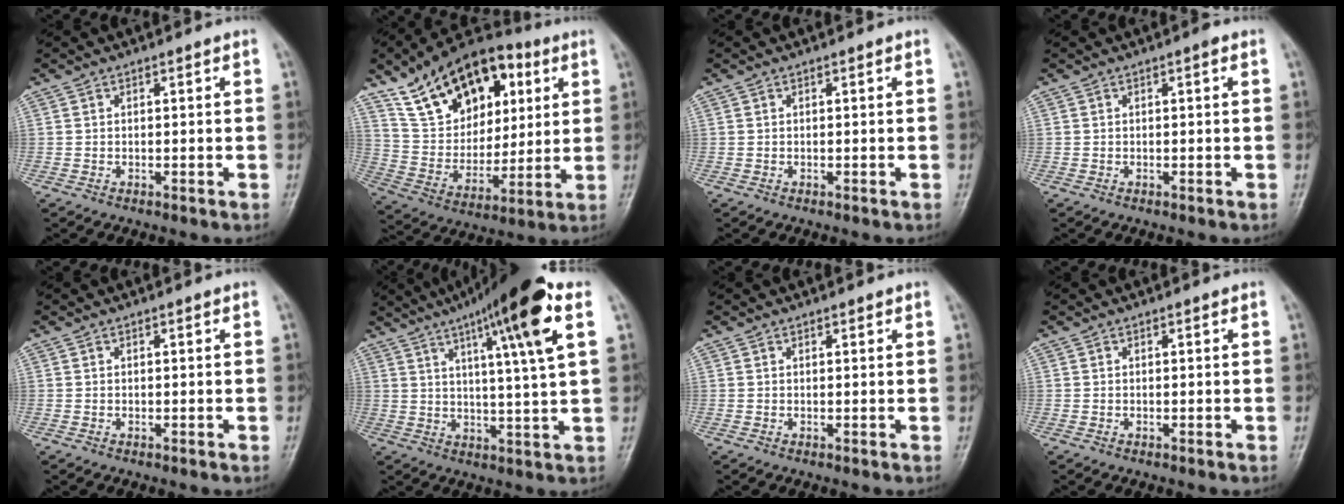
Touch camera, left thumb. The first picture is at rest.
{"total": 22.7, "force": [10.7, 13.9, 14.3], "torque": [-0.185, -0.020, 0.185]}
{"total": 0.0}
{"total": 0.7, "force": [0.2, 0.1, 0.6], "torque": [-0.012, 0.002, 0.000]}
{"total": 0.0}
{"total": 17.2, "force": [7.9, 1.7, 15.2], "torque": [-0.233, -0.011, 0.117]}
{"total": 0.7, "force": [0.6, 0.3, 0.3], "torque": [-0.003, -0.003, 0.007]}
{"total": 0.0}